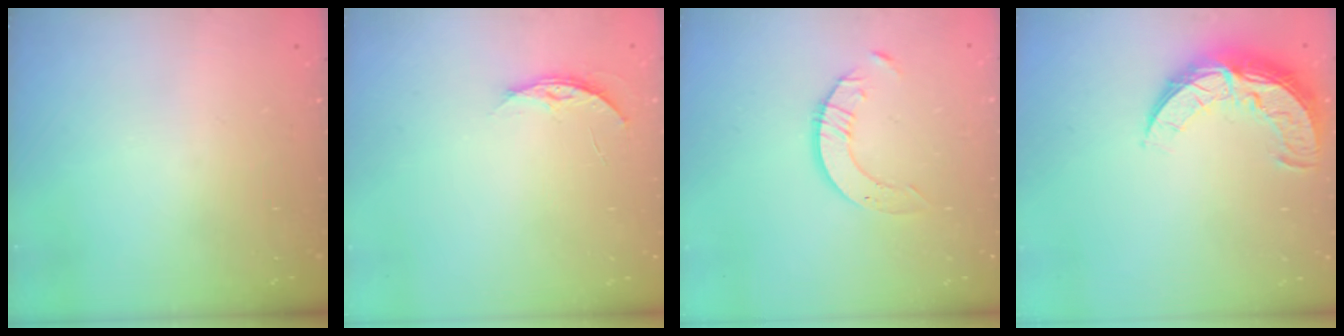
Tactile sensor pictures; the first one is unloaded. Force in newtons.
{"total": 3.8, "press": 3.8, "slide": 0.4}
{"total": 4.0, "press": 4.0, "slide": 0.5}
{"total": 10.3, "press": 10.3, "slide": 0.7}